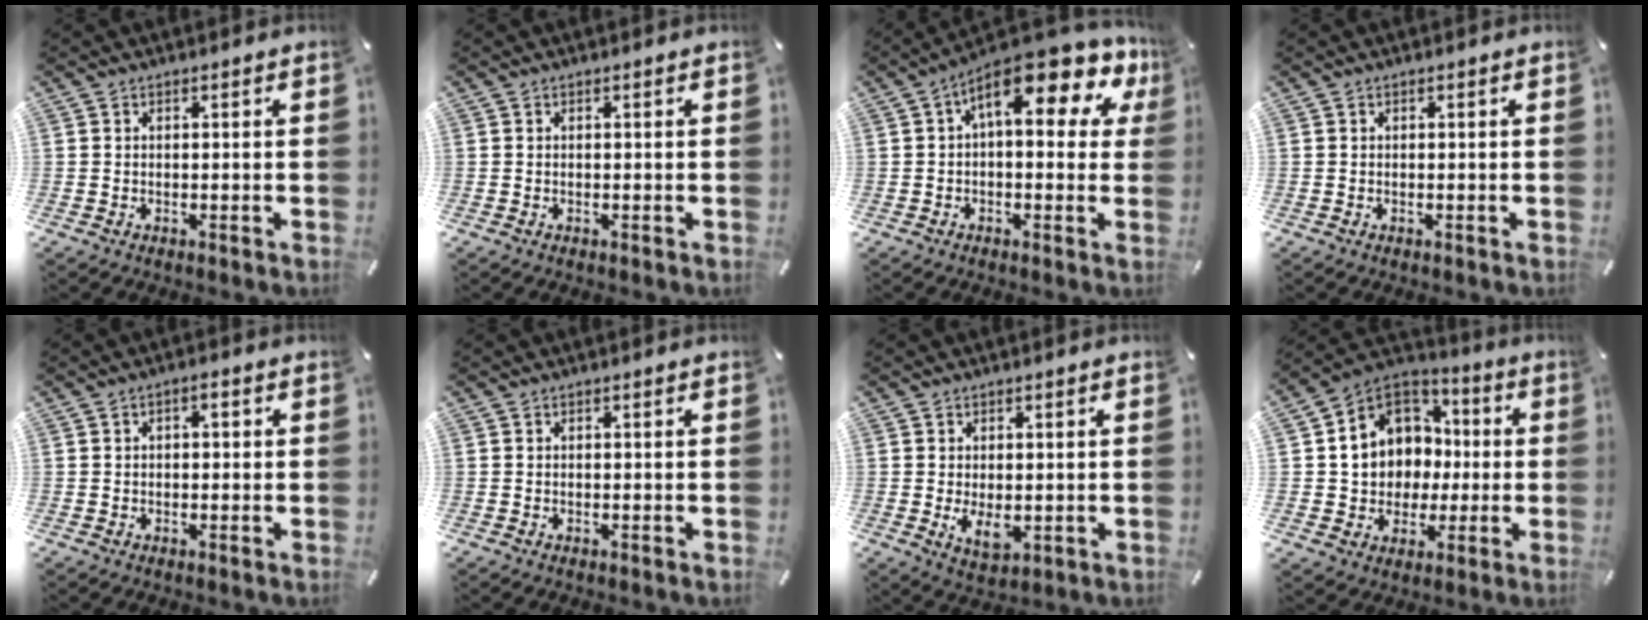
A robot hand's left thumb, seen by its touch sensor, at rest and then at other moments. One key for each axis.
{"total": 0.0}
{"total": 14.8, "fx": 7.0, "fy": 5.6, "fz": 11.7, "tx": -0.179, "ty": -0.048, "tz": 0.115}
{"total": 0.0}
{"total": 1.8, "fx": 0.1, "fy": 1.2, "fz": 1.3, "tx": -0.028, "ty": 0.009, "tz": -0.001}
{"total": 0.0}
{"total": 5.0, "fx": -0.4, "fy": 3.1, "fz": 3.9, "tx": -0.072, "ty": -0.009, "tz": -0.011}
{"total": 11.5, "fx": 0.2, "fy": 11.1, "fz": 3.1, "tx": -0.074, "ty": -0.007, "tz": 0.014}